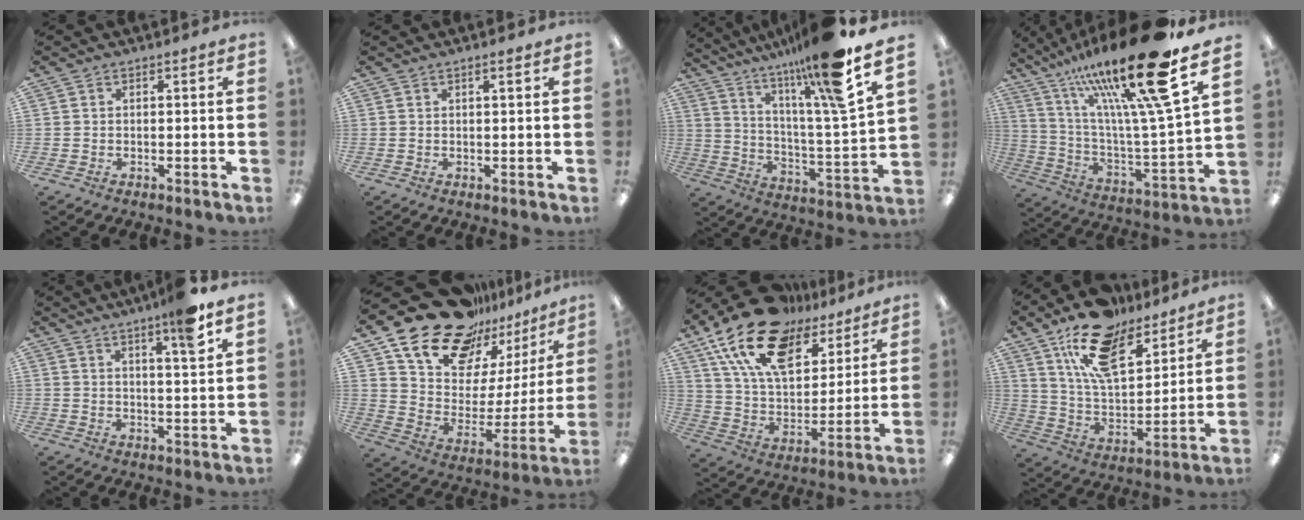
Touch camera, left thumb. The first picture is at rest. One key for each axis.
{"total": 1.3, "fx": 0.8, "fy": 0.1, "fz": 1.0, "tx": -0.013, "ty": -0.003, "tz": 0.011}
{"total": 17.5, "fx": 13.6, "fy": 0.0, "fz": 11.1, "tx": -0.194, "ty": -0.096, "tz": 0.209}
{"total": 26.5, "fx": 18.4, "fy": 3.2, "fz": 18.8, "tx": -0.337, "ty": -0.106, "tz": 0.288}
{"total": 8.1, "fx": 5.6, "fy": 0.3, "fz": 5.8, "tx": -0.089, "ty": -0.030, "tz": 0.088}
{"total": 20.6, "fx": 17.0, "fy": 10.1, "fz": 6.0, "tx": -0.125, "ty": -0.125, "tz": 0.308}
{"total": 21.4, "fx": 13.6, "fy": 11.1, "fz": 12.2, "tx": -0.229, "ty": -0.062, "tz": 0.248}
{"total": 17.6, "fx": 12.5, "fy": 7.8, "fz": 9.5, "tx": -0.172, "ty": -0.060, "tz": 0.223}